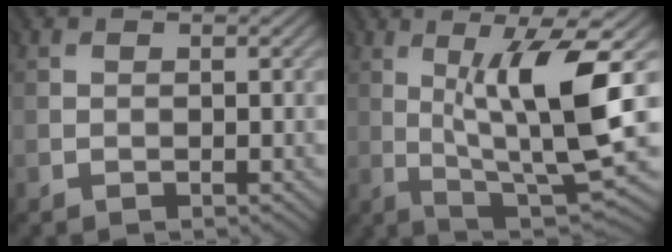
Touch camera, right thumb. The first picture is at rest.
{"total": 12.0, "force": [1.6, 2.2, 11.7], "torque": [-0.190, -0.001, 0.039]}